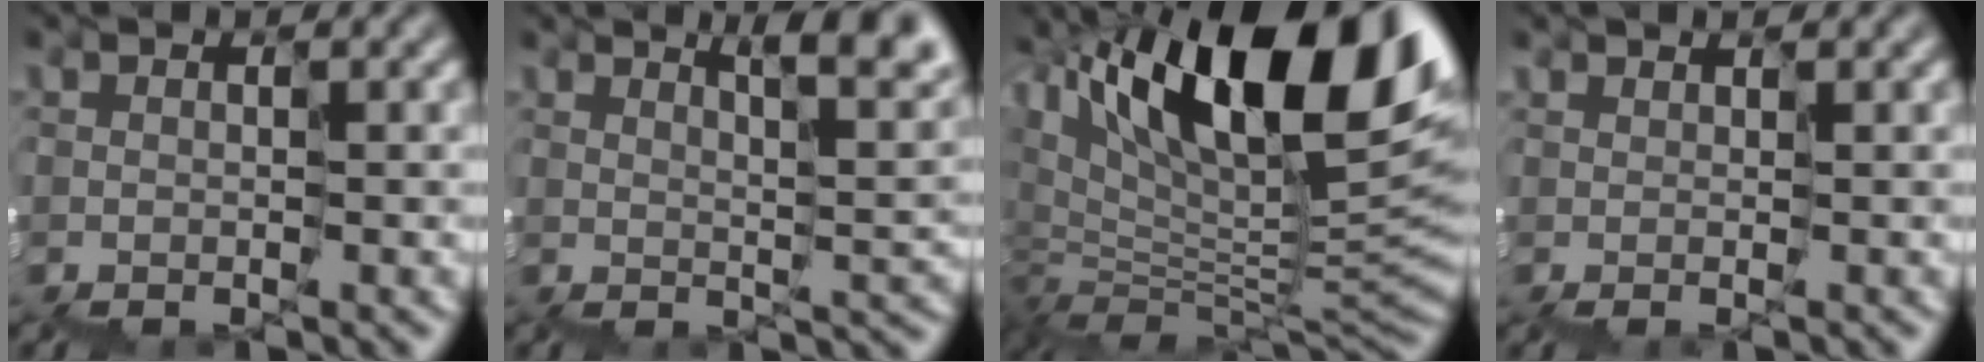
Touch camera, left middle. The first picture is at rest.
{"total": 6.4, "force": [4.1, 1.1, 4.8], "torque": [-0.048, 0.008, 0.066]}
{"total": 14.2, "force": [6.5, 5.0, 11.6], "torque": [-0.185, 0.023, 0.123]}
{"total": 1.1, "force": [0.8, -0.6, 0.3], "torque": [-0.006, 0.000, 0.017]}